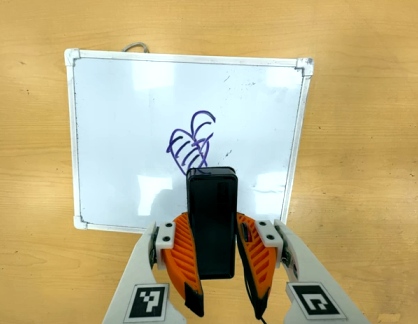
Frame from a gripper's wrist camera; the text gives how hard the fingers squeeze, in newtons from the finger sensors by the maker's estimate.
{"total": 7.8, "left": 6.1, "right": 9.4}